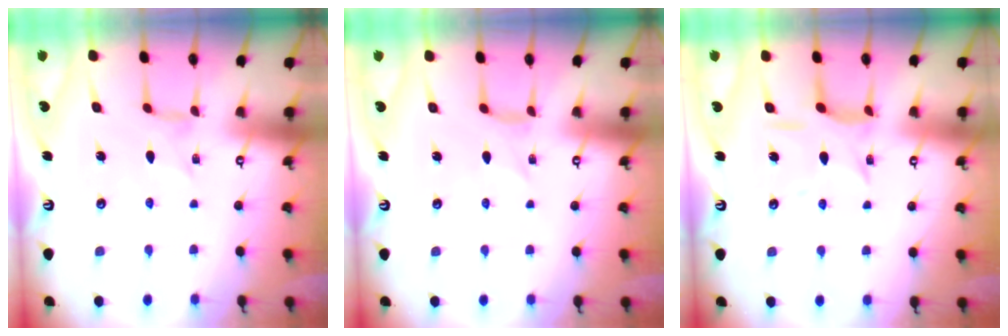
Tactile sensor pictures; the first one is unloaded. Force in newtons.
{"total": 0.0}
{"total": 10.5, "press": 10.5, "slide": 0.8}